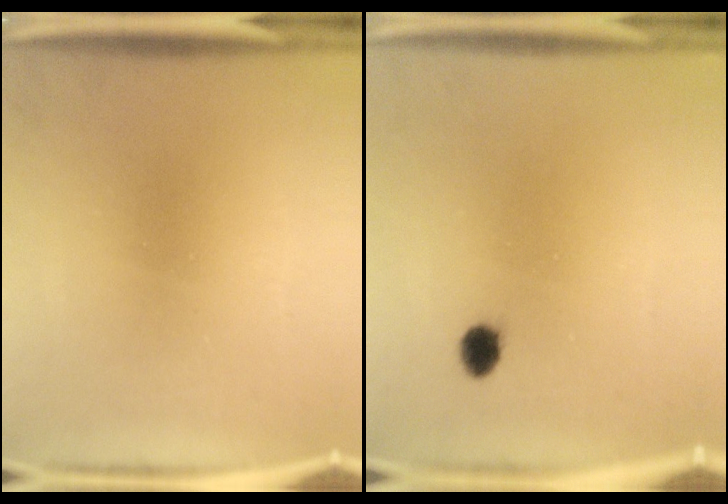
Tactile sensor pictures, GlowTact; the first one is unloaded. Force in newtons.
{"total": 2.5}